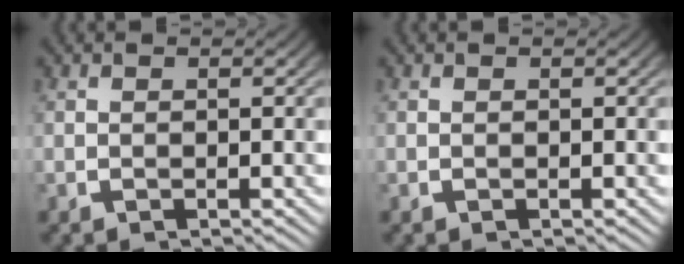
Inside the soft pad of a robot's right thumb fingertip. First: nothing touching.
{"total": 0.0}